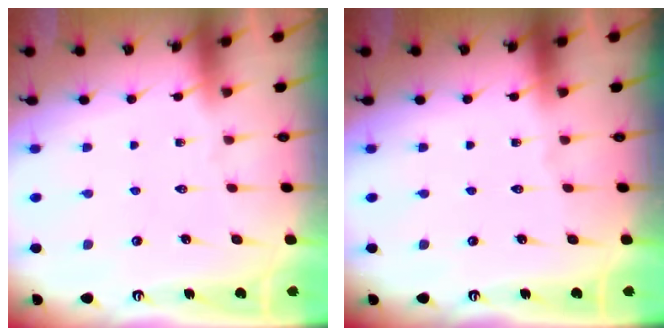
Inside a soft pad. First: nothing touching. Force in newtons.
{"total": 0.0}